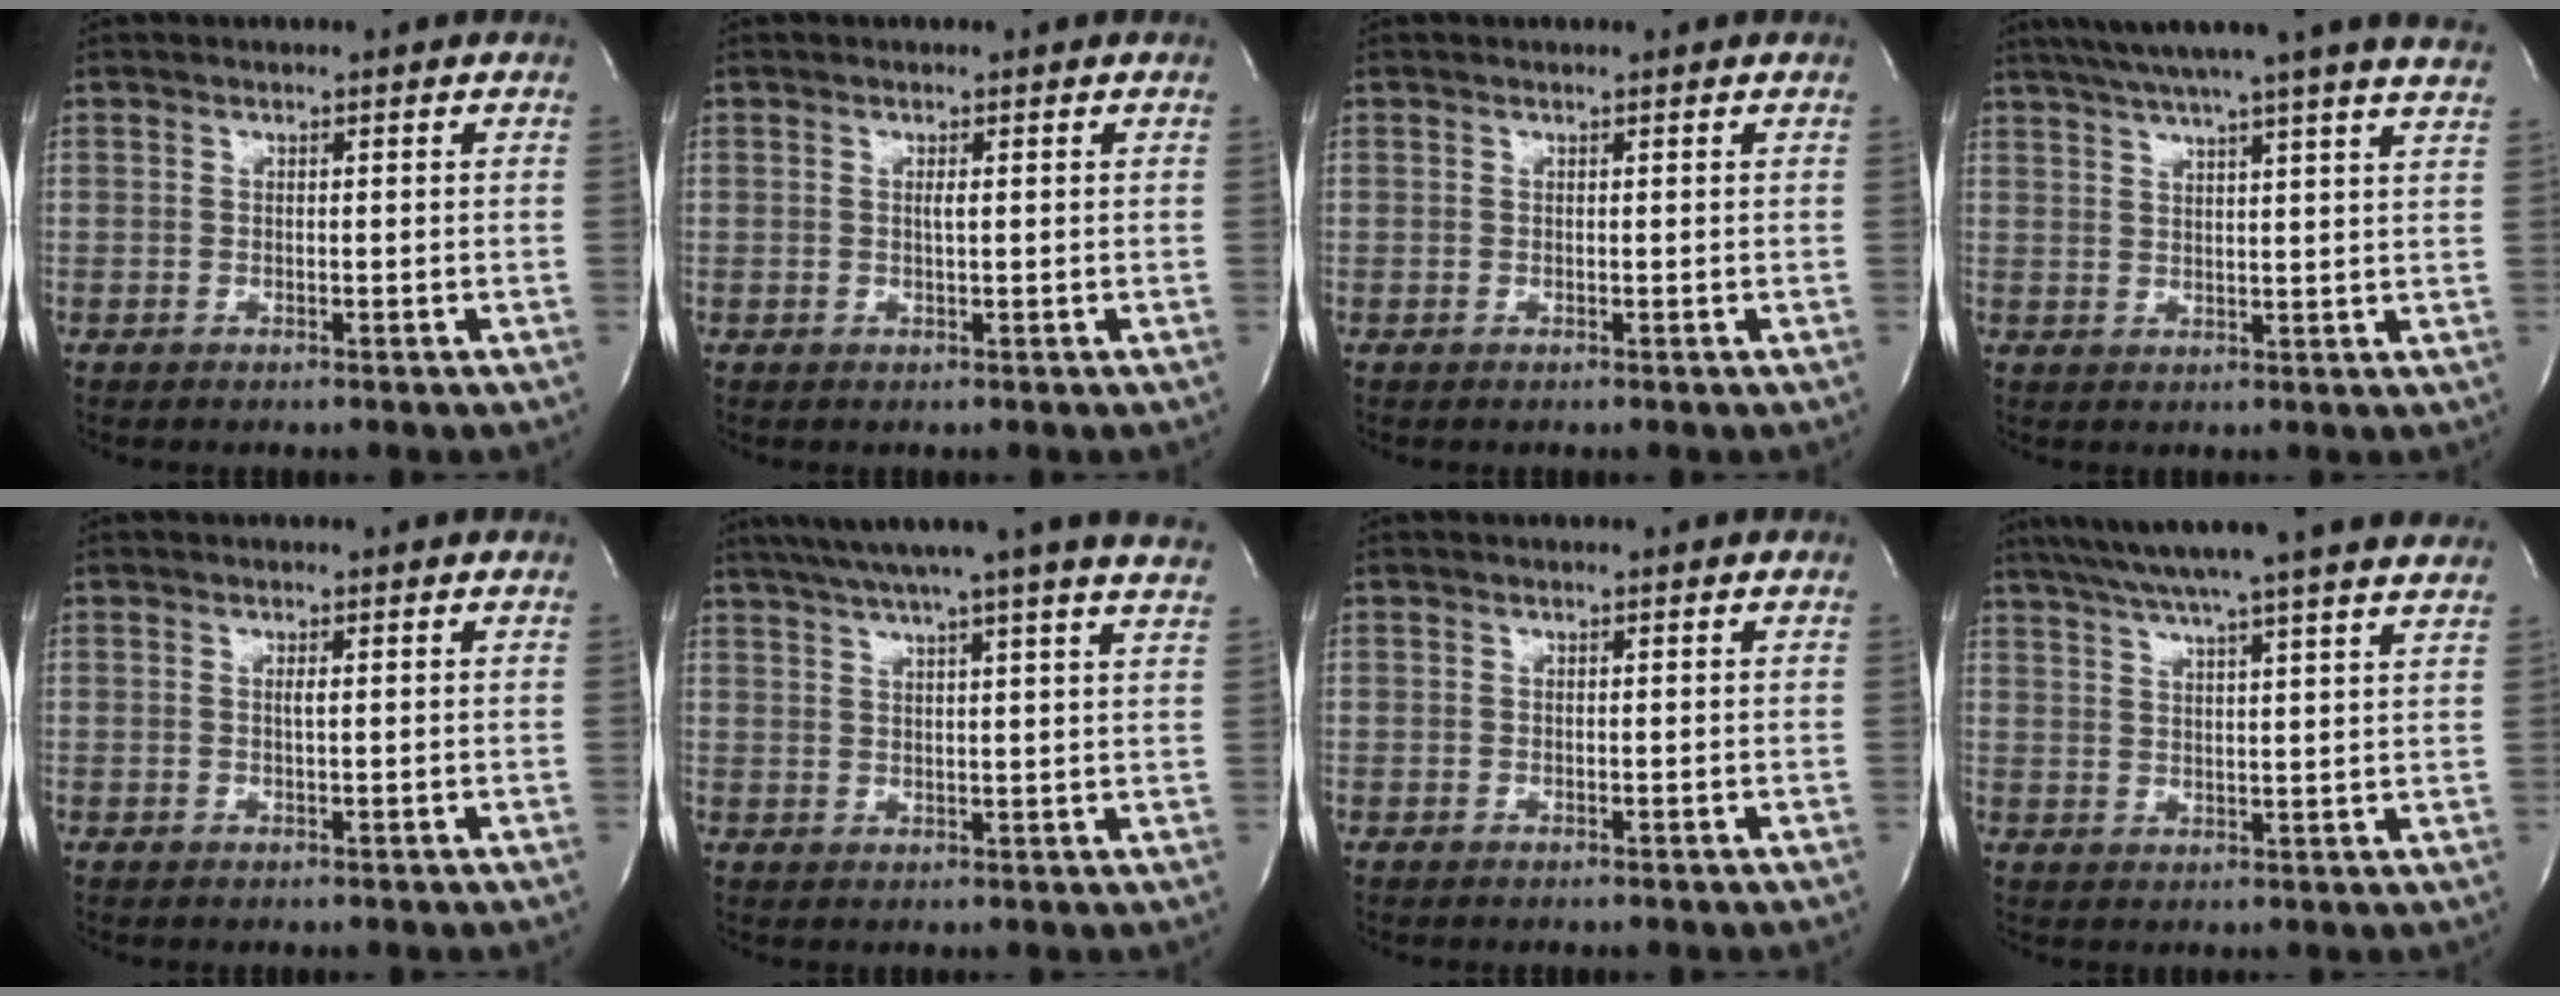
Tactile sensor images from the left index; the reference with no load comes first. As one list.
[{"total": 0.8, "force": [0.1, 0.0, 0.8], "torque": [-0.018, 0.000, 0.002]}, {"total": 0.0}, {"total": 21.3, "force": [18.6, -1.0, 10.4], "torque": [-0.174, -0.009, 0.234]}, {"total": 0.7, "force": [0.2, 0.0, 0.7], "torque": [-0.016, 0.000, 0.002]}, {"total": 20.2, "force": [17.5, -1.1, 9.9], "torque": [-0.167, -0.009, 0.220]}, {"total": 0.0}, {"total": 21.9, "force": [19.2, -0.3, 10.6], "torque": [-0.183, 0.007, 0.252]}]